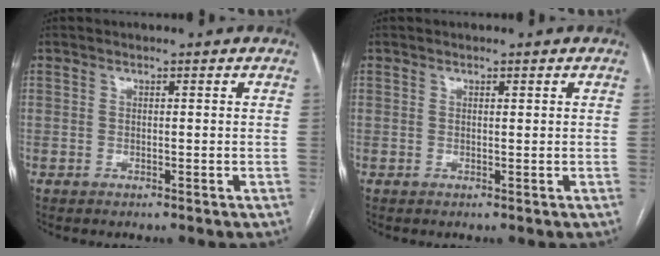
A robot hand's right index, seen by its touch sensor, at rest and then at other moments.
{"total": 0.0}